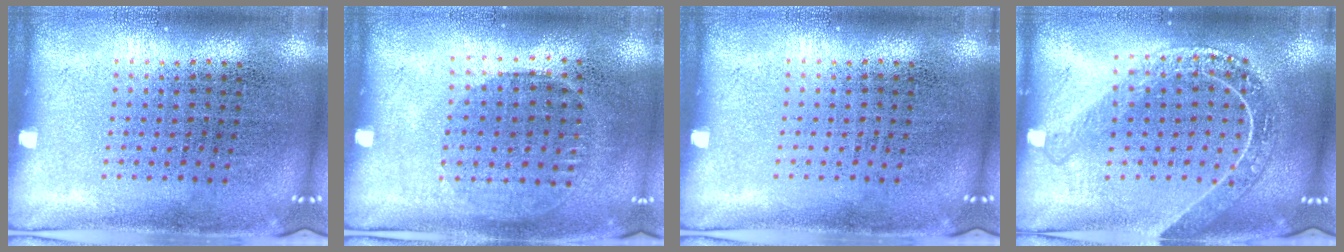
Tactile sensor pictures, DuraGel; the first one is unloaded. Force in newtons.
{"total": 1.0, "press": 0.9, "slide": 0.4}
{"total": 0.0}
{"total": 1.9, "press": 1.7, "slide": 0.8}